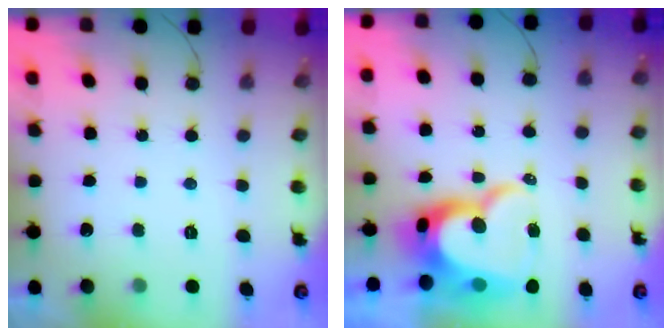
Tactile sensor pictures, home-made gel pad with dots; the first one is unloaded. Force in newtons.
{"total": 17.8, "press": 17.7, "slide": 1.7}